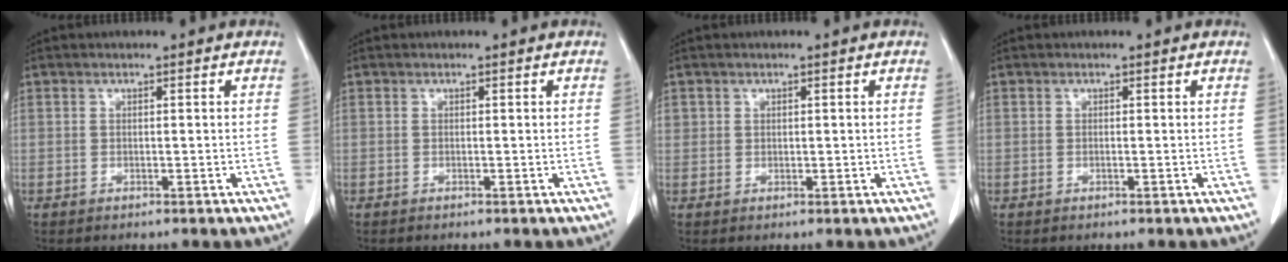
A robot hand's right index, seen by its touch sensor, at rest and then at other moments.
{"total": 0.0}
{"total": 1.4, "force": [0.6, 1.3, 0.4], "torque": [0.002, 0.000, 0.008]}
{"total": 0.0}